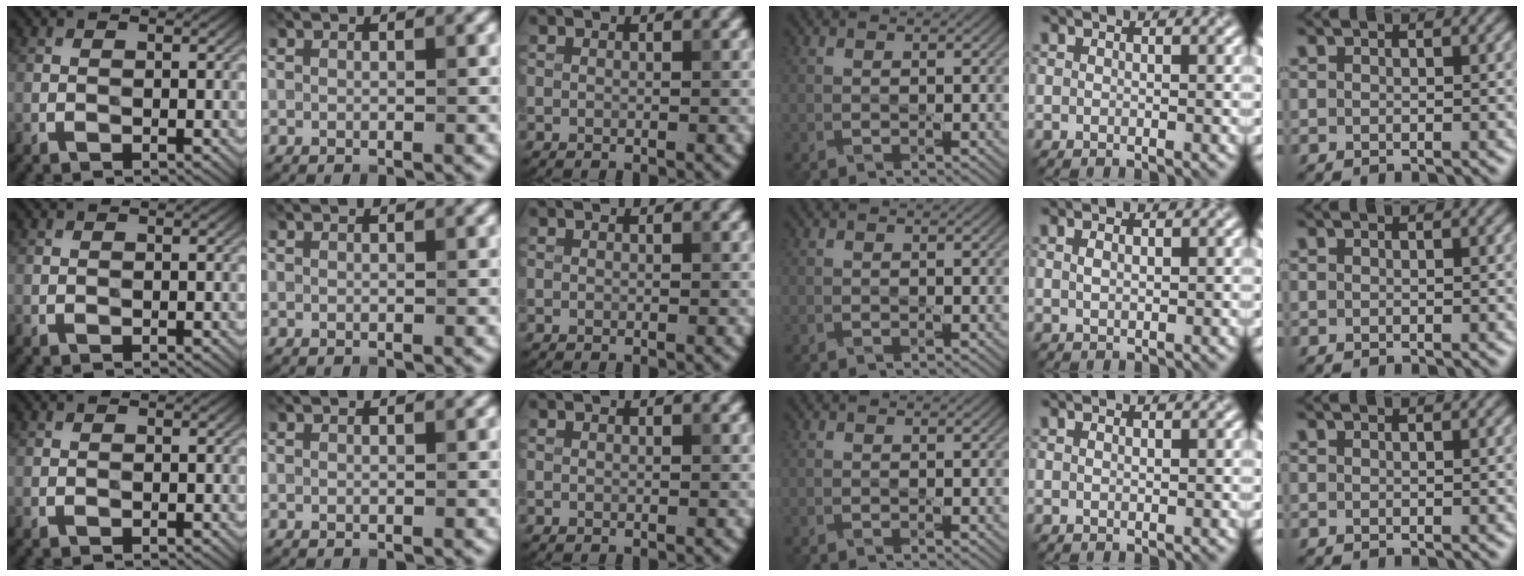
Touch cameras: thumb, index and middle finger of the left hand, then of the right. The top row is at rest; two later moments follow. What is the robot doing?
{"motion": "dispense", "object": "soap dispenser"}